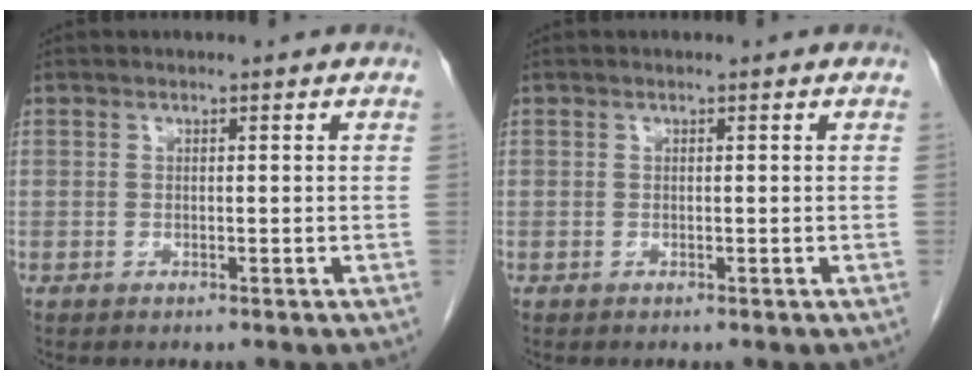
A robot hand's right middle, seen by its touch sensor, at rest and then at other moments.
{"total": 0.0}